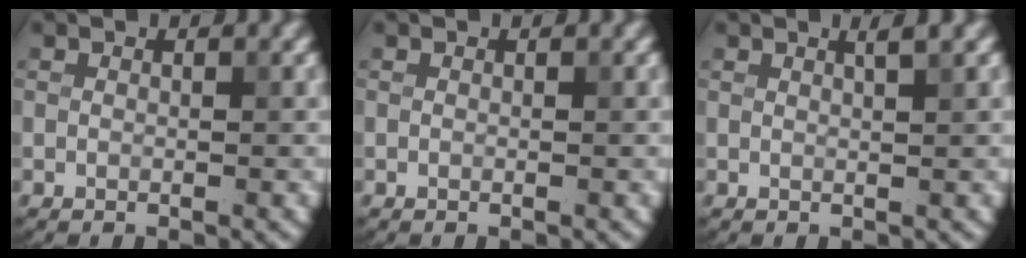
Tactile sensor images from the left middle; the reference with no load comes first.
{"total": 0.0}
{"total": 1.4, "force": [0.8, 0.4, 1.1], "torque": [-0.008, 0.003, 0.008]}